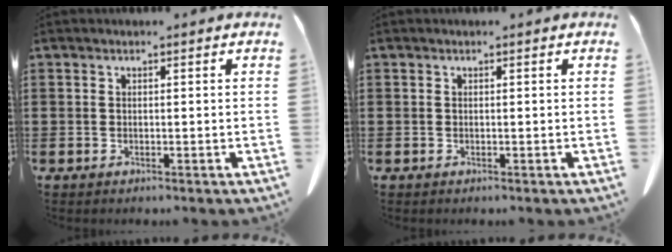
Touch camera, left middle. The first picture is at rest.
{"total": 0.0}